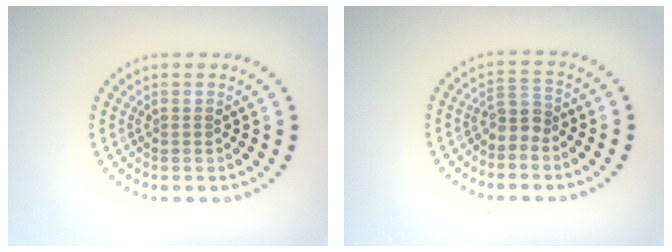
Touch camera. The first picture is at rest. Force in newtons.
{"total": 2.1, "press": 1.7, "slide": 1.3}